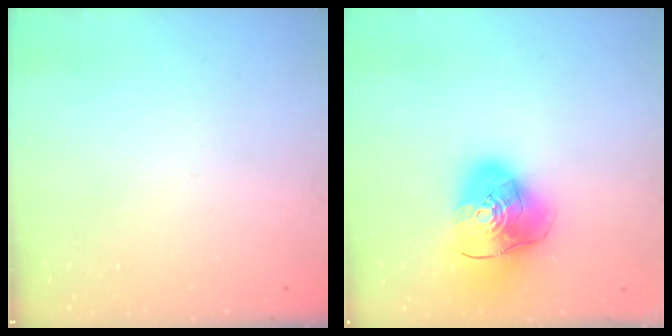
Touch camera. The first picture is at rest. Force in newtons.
{"total": 15.1, "press": 14.9, "slide": 2.2}